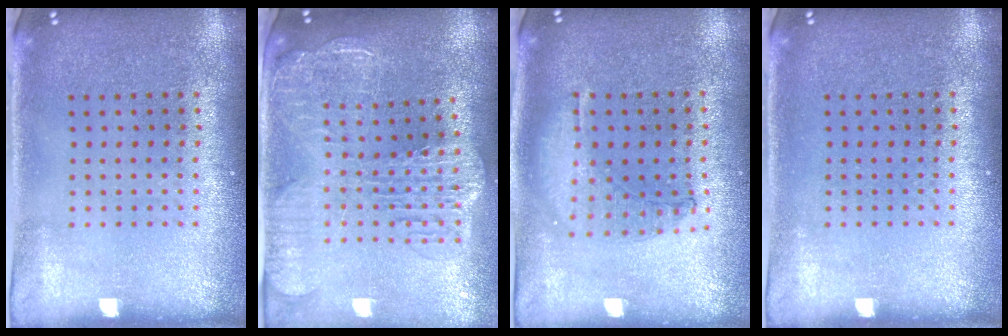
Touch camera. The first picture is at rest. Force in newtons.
{"total": 3.0, "press": 2.5, "slide": 1.7}
{"total": 1.0, "press": 0.9, "slide": 0.3}
{"total": 0.0}